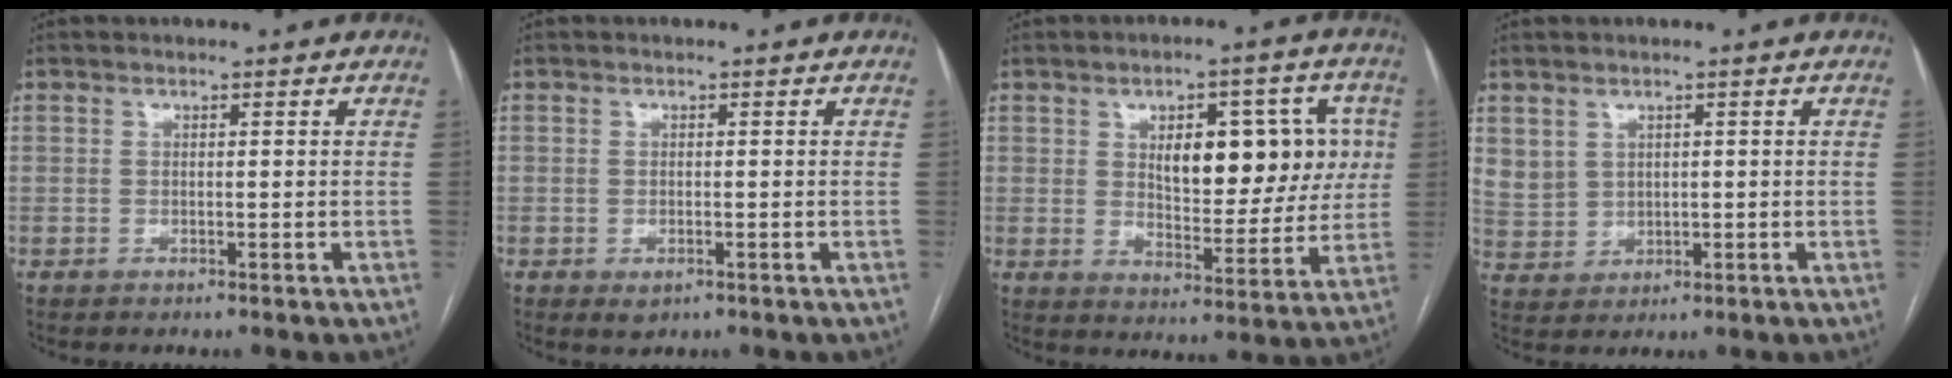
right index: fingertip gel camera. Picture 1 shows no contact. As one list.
[{"total": 1.7, "force": [-0.8, 0.9, 1.2], "torque": [-0.017, -0.001, -0.002]}, {"total": 13.1, "force": [3.0, 6.2, 11.2], "torque": [-0.142, 0.024, 0.053]}, {"total": 4.9, "force": [2.1, 4.3, 1.3], "torque": [-0.032, 0.008, 0.058]}]